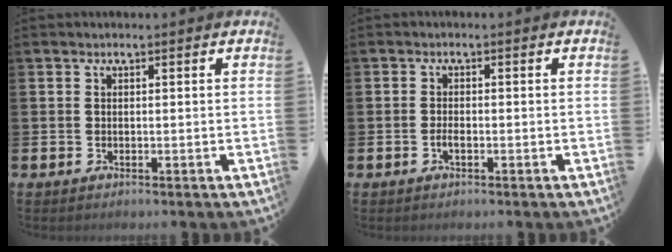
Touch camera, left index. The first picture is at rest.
{"total": 1.2, "force": [-0.6, 0.5, 0.9], "torque": [-0.026, 0.003, -0.009]}